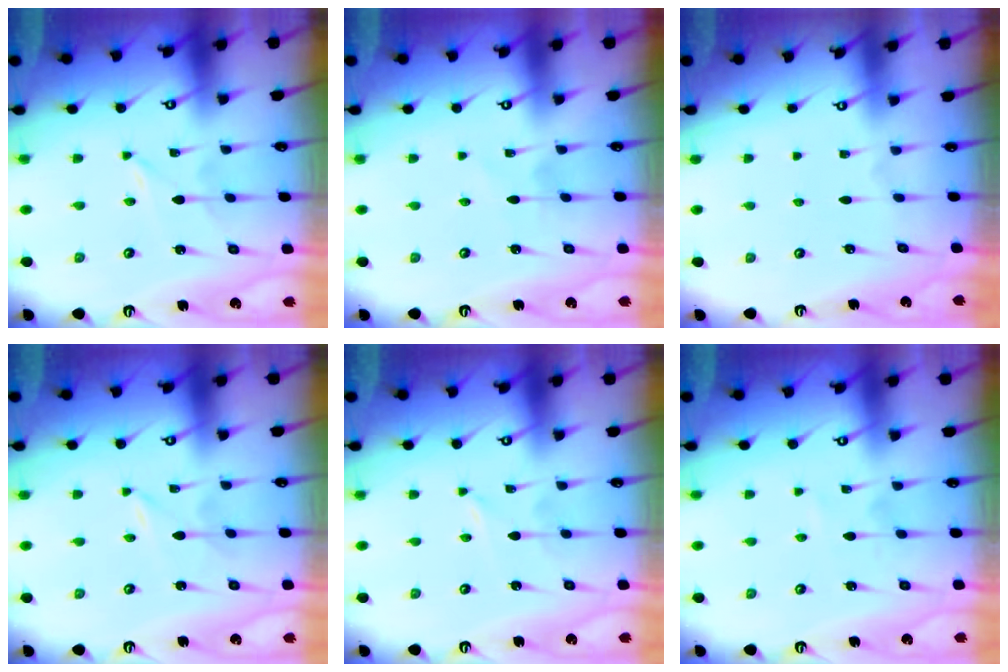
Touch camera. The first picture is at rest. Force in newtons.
{"total": 2.4, "press": 2.4, "slide": 0.2}
{"total": 0.5, "press": 0.5, "slide": 0.1}
{"total": 0.0}
{"total": 0.0}
{"total": 2.2, "press": 2.2, "slide": 0.2}